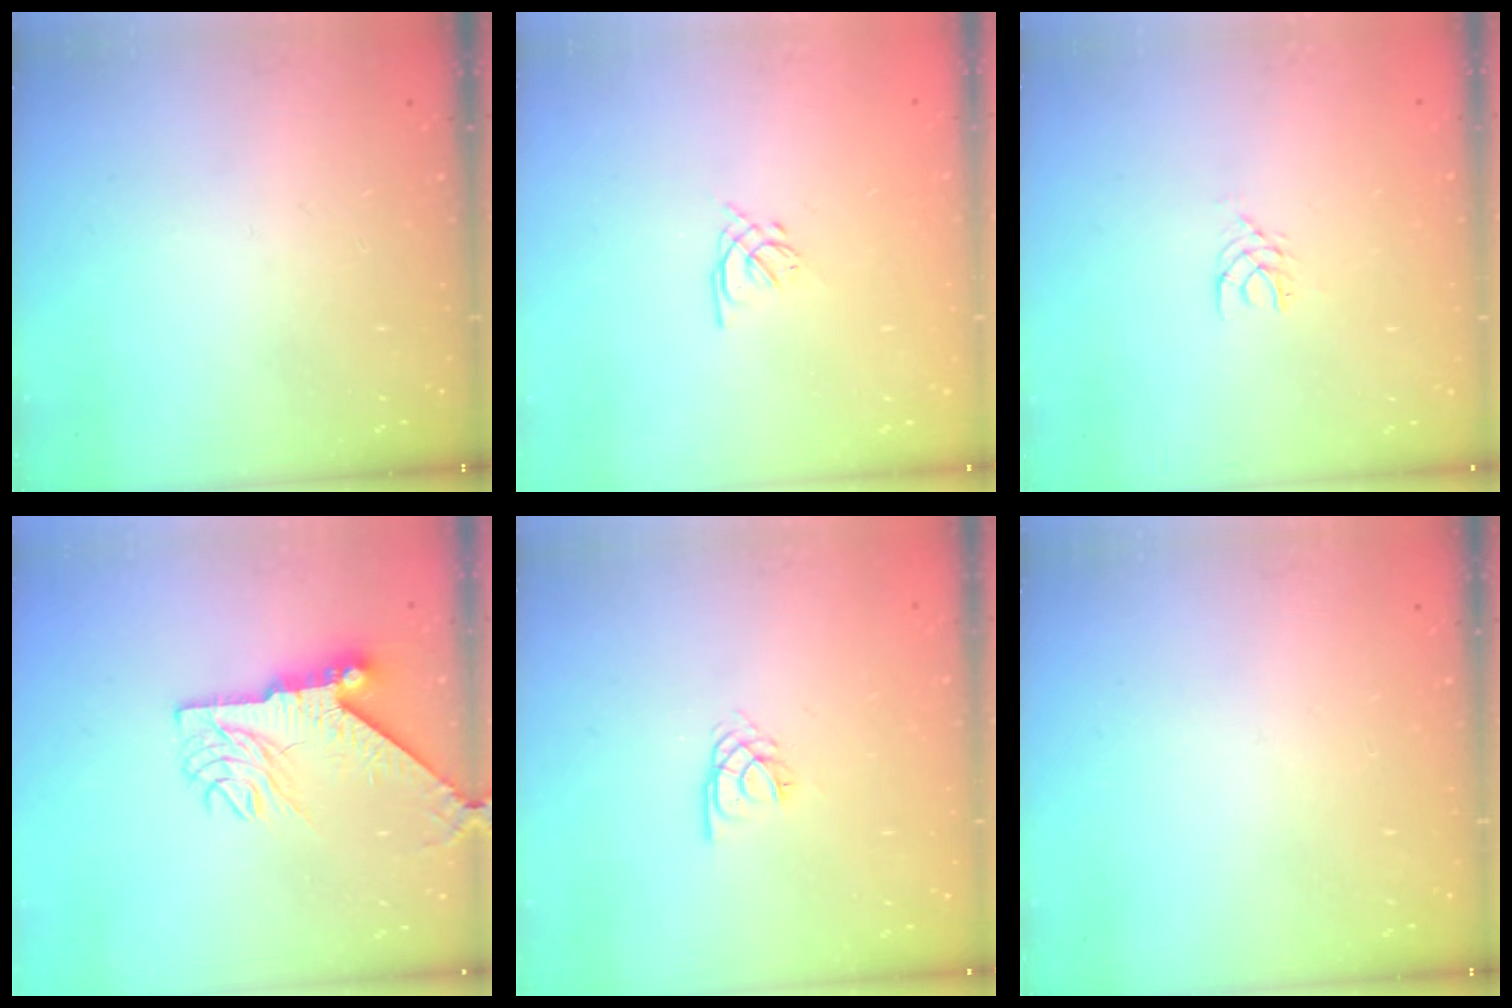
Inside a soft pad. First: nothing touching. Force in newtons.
{"total": 1.6, "press": 1.5, "slide": 0.5}
{"total": 3.1, "press": 3.0, "slide": 0.4}
{"total": 10.2, "press": 10.1, "slide": 1.6}
{"total": 2.8, "press": 2.7, "slide": 0.3}
{"total": 0.0}